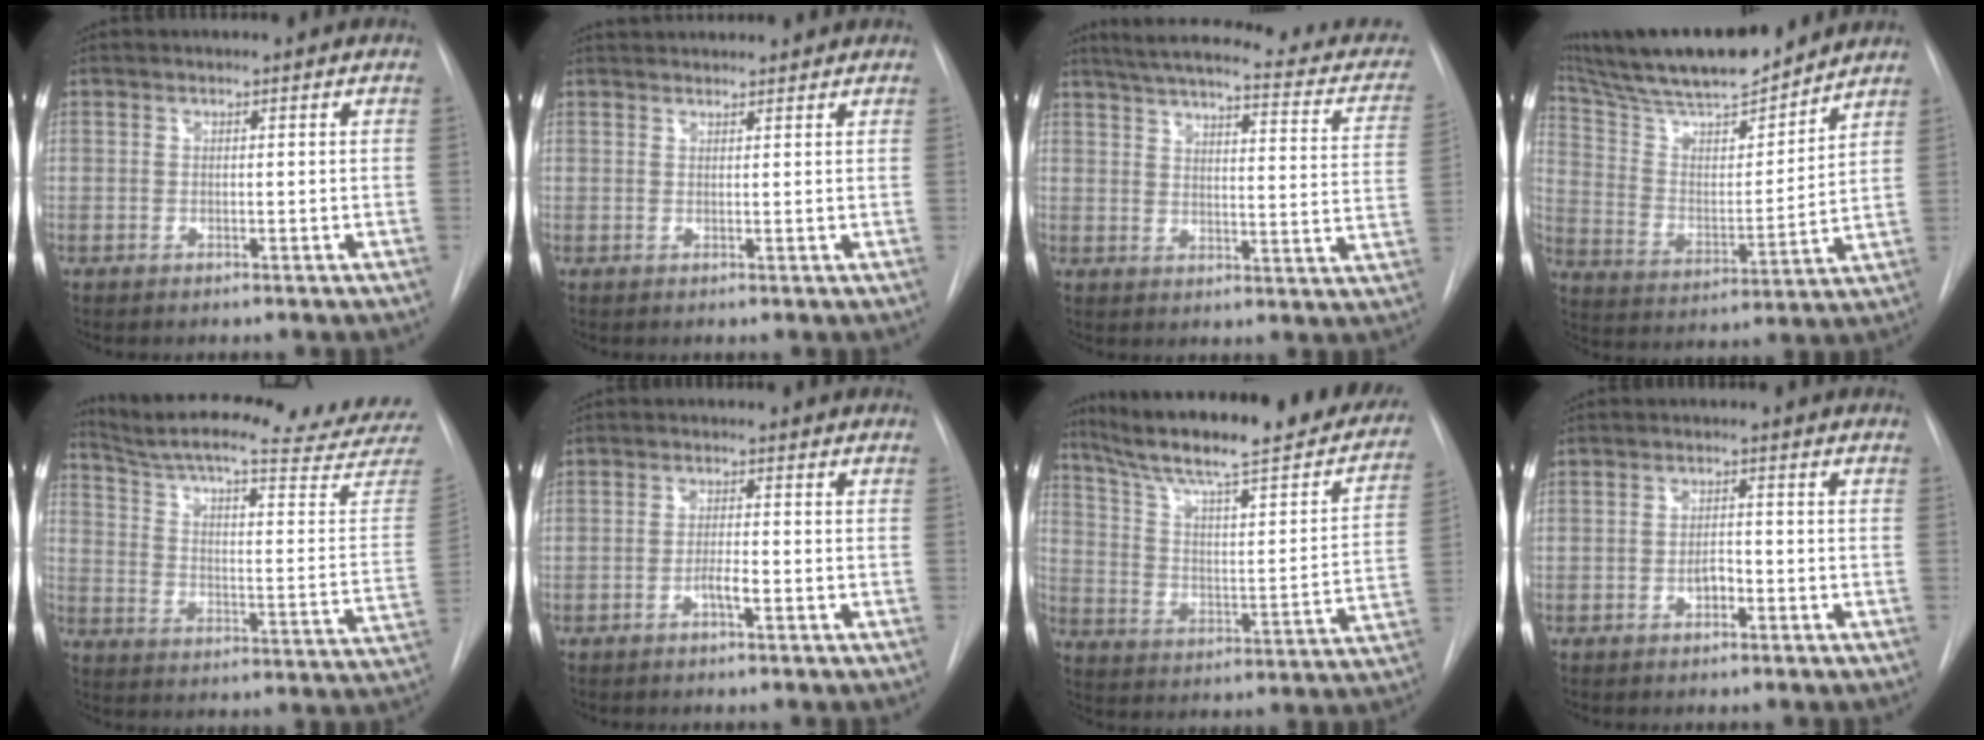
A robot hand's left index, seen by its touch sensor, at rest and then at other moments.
{"total": 5.8, "force": [5.6, 0.7, 1.3], "torque": [-0.015, 0.037, 0.072]}
{"total": 24.4, "force": [21.1, 4.5, 11.5], "torque": [-0.165, -0.026, 0.252]}
{"total": 20.4, "force": [18.1, 2.7, 9.1], "torque": [-0.163, 0.011, 0.302]}
{"total": 28.3, "force": [26.1, 2.0, 10.9], "torque": [-0.169, -0.091, 0.334]}
{"total": 2.1, "force": [-1.0, 0.2, 1.9], "torque": [-0.032, 0.001, -0.020]}
{"total": 30.2, "force": [25.0, 4.5, 16.3], "torque": [-0.249, -0.038, 0.337]}
{"total": 1.9, "force": [-0.9, 1.0, 1.4], "torque": [-0.021, 0.005, -0.015]}